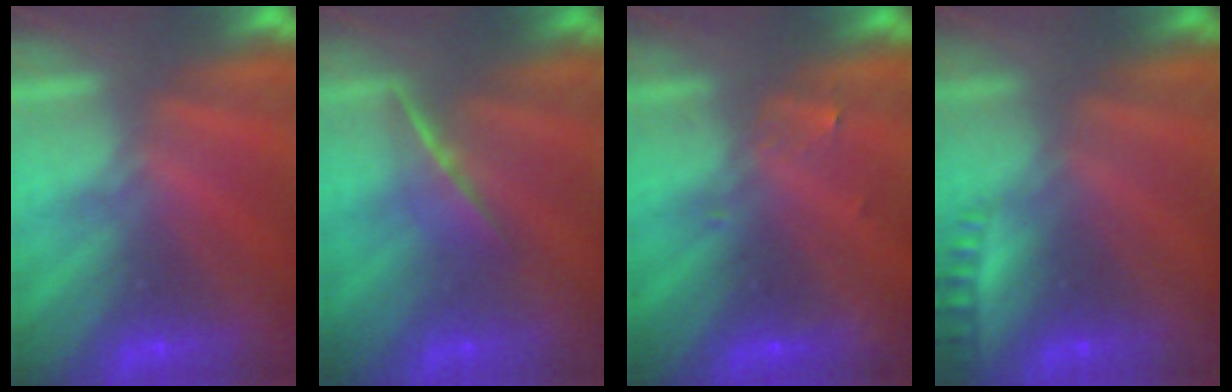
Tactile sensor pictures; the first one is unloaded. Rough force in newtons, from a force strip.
{"total": 1.6}
{"total": 2.9}
{"total": 2.1}